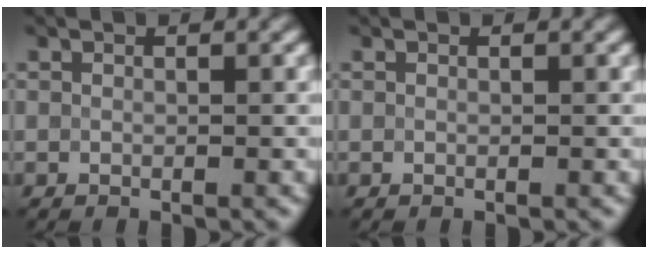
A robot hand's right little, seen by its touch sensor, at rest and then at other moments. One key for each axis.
{"total": 0.0}